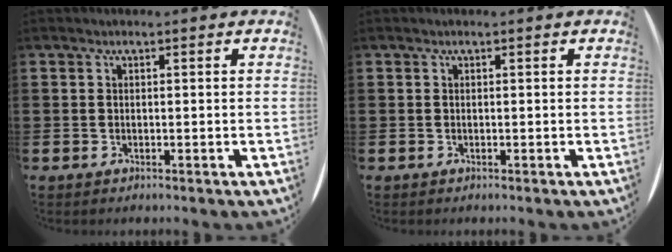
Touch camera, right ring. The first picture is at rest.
{"total": 0.0}